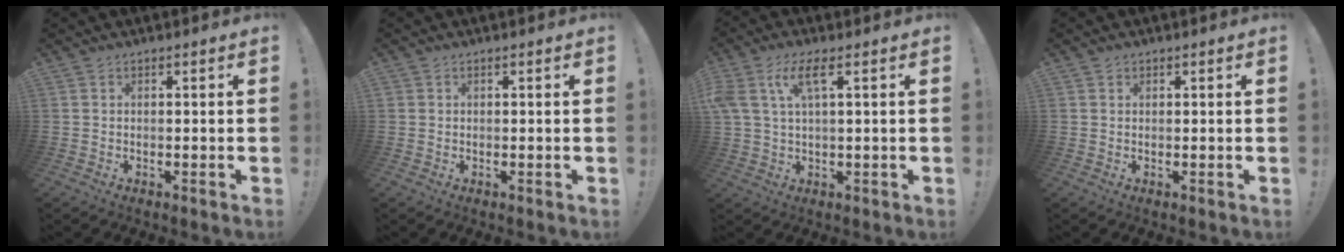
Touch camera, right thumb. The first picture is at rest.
{"total": 0.5, "force": [0.2, 0.5, -0.2], "torque": [0.009, -0.004, 0.002]}
{"total": 7.8, "force": [3.1, 2.7, 6.6], "torque": [-0.132, 0.005, 0.061]}
{"total": 0.8, "force": [0.6, 0.6, 0.1], "torque": [0.004, -0.002, 0.010]}